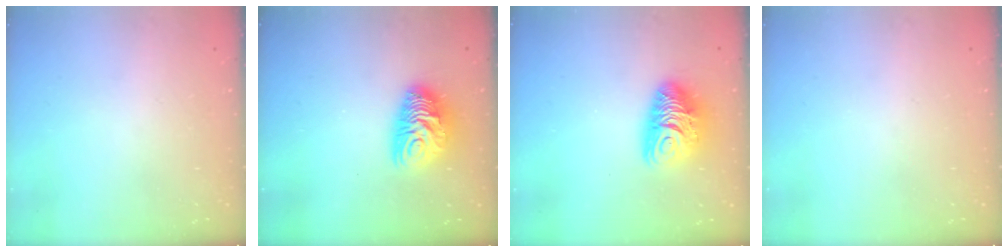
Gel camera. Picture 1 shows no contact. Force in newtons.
{"total": 10.4, "press": 10.4, "slide": 0.6}
{"total": 10.7, "press": 10.6, "slide": 1.1}
{"total": 0.0}